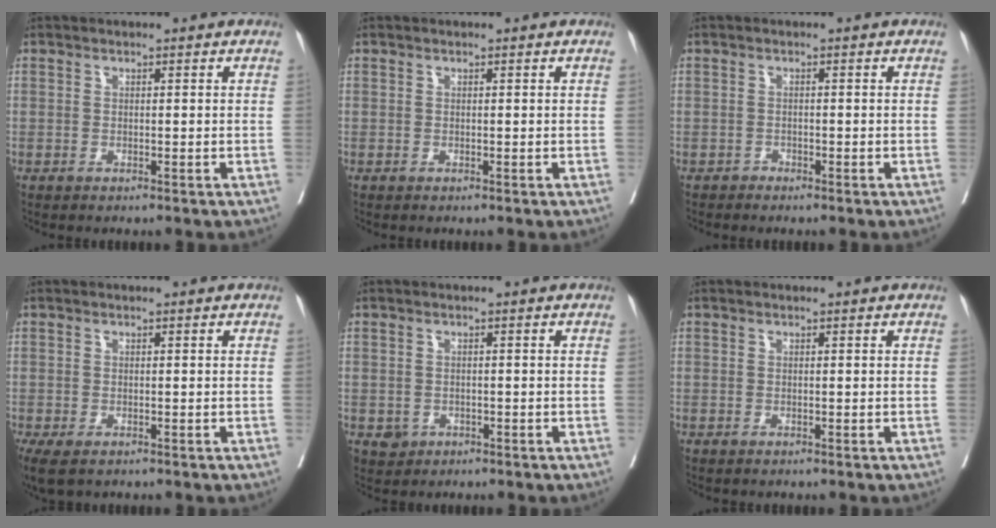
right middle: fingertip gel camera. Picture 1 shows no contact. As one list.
[{"total": 0.0}, {"total": 0.6, "force": [-0.6, 0.2, -0.1], "torque": [-0.002, -0.001, -0.013]}, {"total": 5.2, "force": [-3.0, 2.8, 3.1], "torque": [-0.072, -0.016, -0.049]}, {"total": 2.1, "force": [-0.8, 1.9, 0.4], "torque": [0.000, 0.005, -0.006]}, {"total": 0.0}]